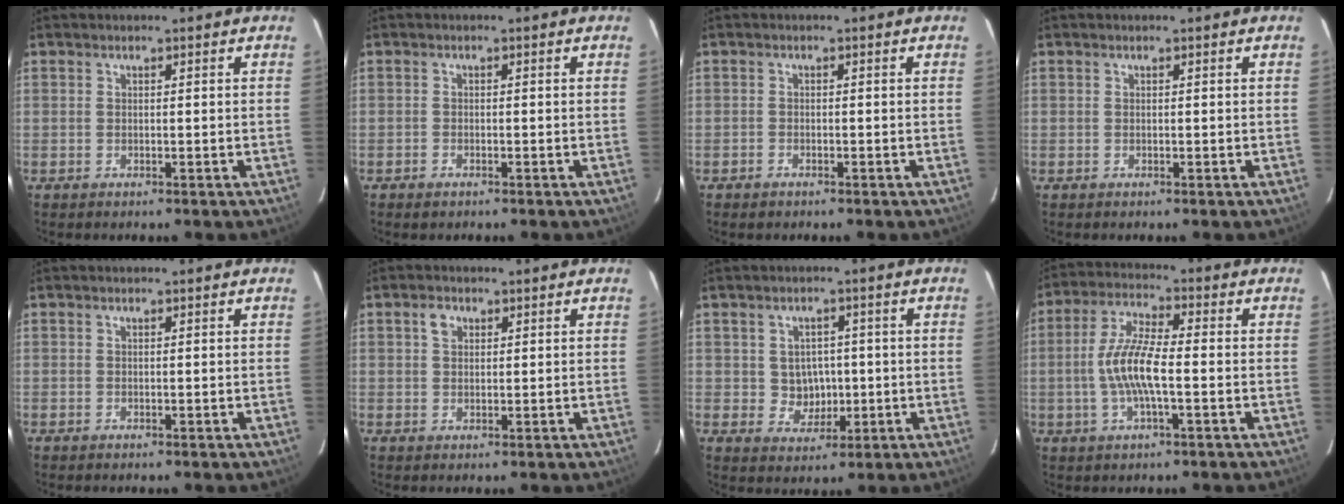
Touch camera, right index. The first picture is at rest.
{"total": 1.1, "force": [-0.8, 0.6, 0.4], "torque": [-0.009, 0.000, -0.016]}
{"total": 1.1, "force": [-0.9, 0.6, 0.2], "torque": [-0.007, 0.002, -0.015]}
{"total": 0.0}
{"total": 0.0}
{"total": 2.3, "force": [1.0, 1.7, 1.2], "torque": [-0.022, 0.009, 0.017]}
{"total": 4.9, "force": [0.1, 4.7, 1.4], "torque": [-0.030, 0.013, 0.012]}
{"total": 9.3, "force": [-1.6, 2.1, 8.9], "torque": [-0.185, 0.006, -0.034]}